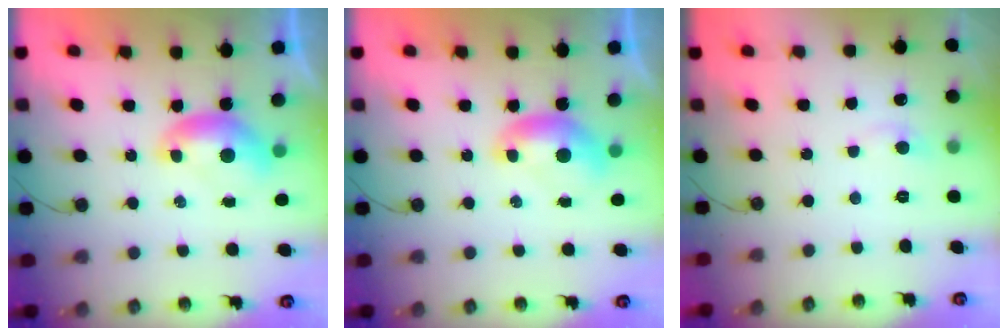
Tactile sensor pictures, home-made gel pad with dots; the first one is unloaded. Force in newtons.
{"total": 0.0}
{"total": 1.0, "press": 0.8, "slide": 0.7}